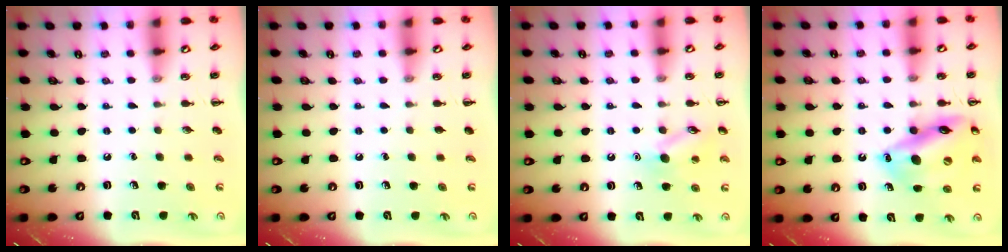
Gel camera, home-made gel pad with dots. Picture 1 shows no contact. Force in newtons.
{"total": 0.0}
{"total": 10.1, "press": 10.0, "slide": 1.3}
{"total": 17.3, "press": 17.1, "slide": 2.7}